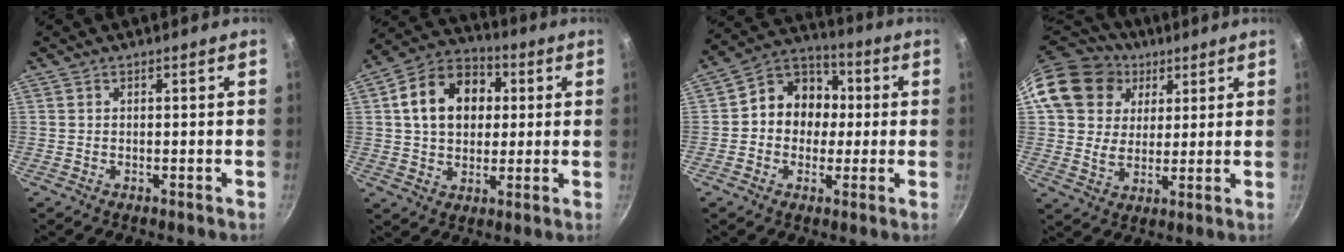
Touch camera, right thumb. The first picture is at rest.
{"total": 14.7, "force": [2.9, 11.1, 9.2], "torque": [-0.128, 0.023, 0.035]}
{"total": 11.7, "force": [0.3, 10.2, 5.8], "torque": [-0.043, 0.028, -0.018]}
{"total": 16.6, "force": [6.6, 13.4, 7.1], "torque": [-0.117, 0.005, 0.114]}